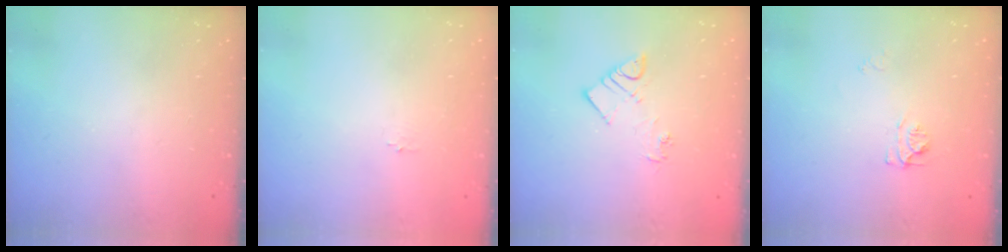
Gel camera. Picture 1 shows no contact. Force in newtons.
{"total": 0.8, "press": 0.8, "slide": 0.2}
{"total": 6.0, "press": 6.0, "slide": 0.4}
{"total": 5.1, "press": 5.0, "slide": 0.8}